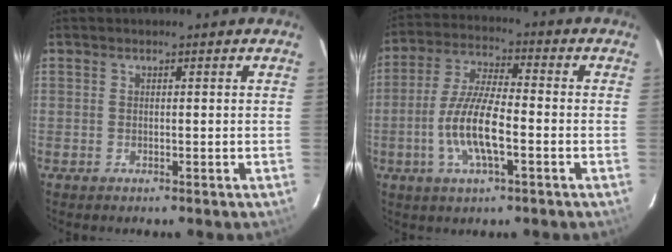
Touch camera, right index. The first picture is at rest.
{"total": 11.1, "force": [-3.3, 2.9, 10.1], "torque": [-0.209, -0.002, -0.065]}